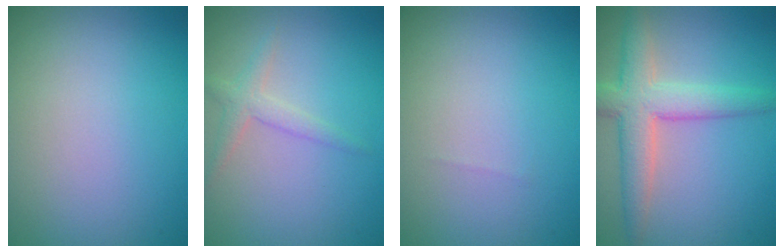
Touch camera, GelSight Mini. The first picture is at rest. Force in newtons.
{"total": 1.8, "press": 1.8, "slide": 0.1}
{"total": 0.0}
{"total": 5.3, "press": 5.3, "slide": 0.2}